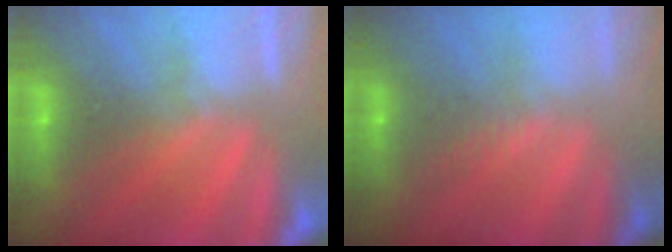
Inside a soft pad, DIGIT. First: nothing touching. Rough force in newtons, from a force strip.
{"total": 2.8}